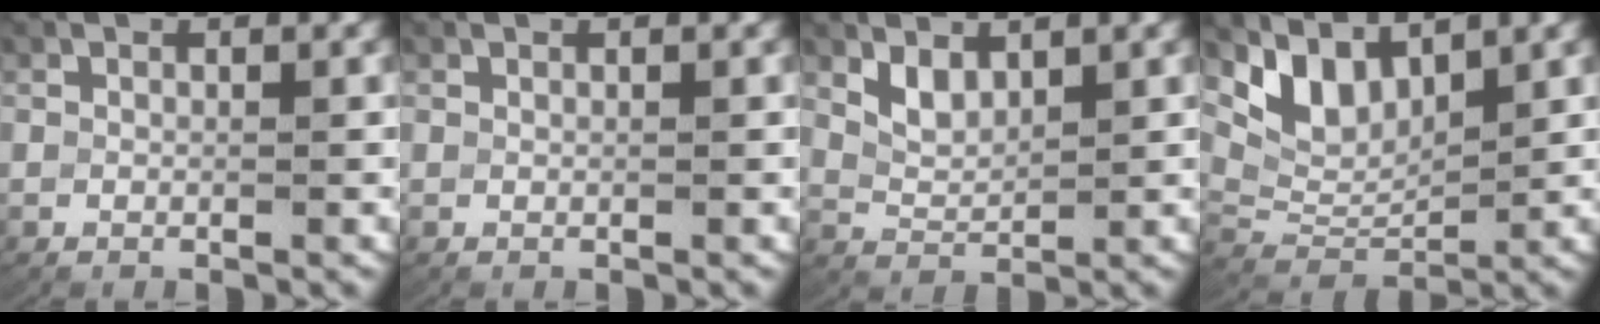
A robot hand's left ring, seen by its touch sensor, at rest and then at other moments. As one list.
[{"total": 0.0}, {"total": 2.2, "force": [1.3, 1.2, 1.3], "torque": [-0.036, -0.013, 0.031]}, {"total": 8.4, "force": [3.4, 5.7, 5.0], "torque": [-0.107, -0.001, 0.063]}]